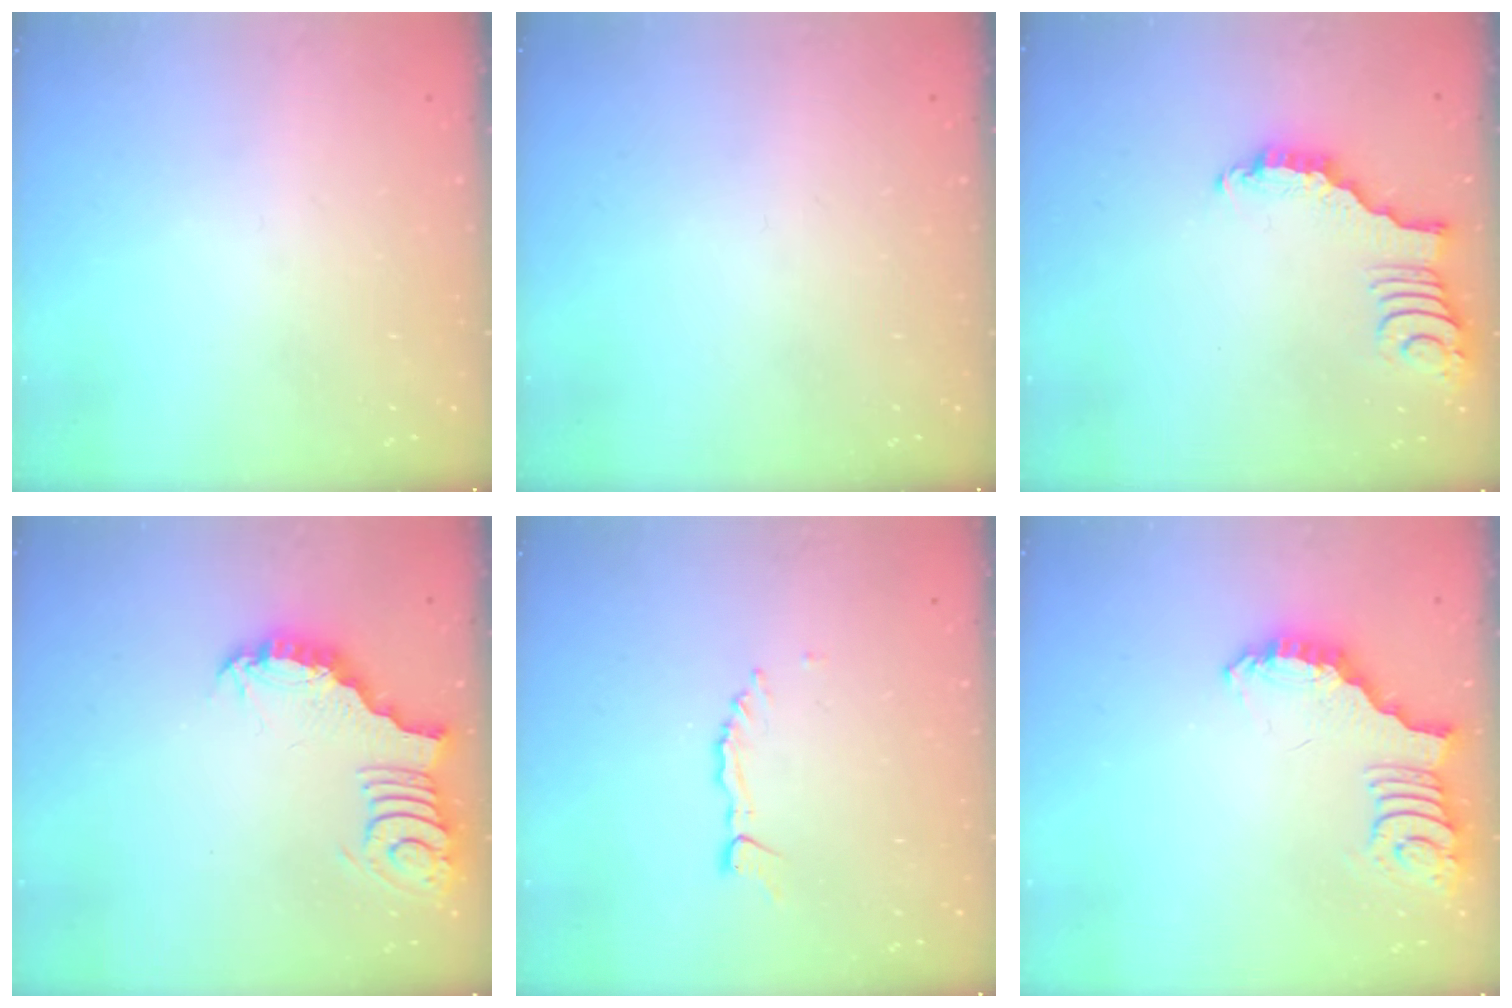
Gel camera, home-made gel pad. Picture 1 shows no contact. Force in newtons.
{"total": 0.0}
{"total": 2.9, "press": 2.9, "slide": 0.4}
{"total": 3.7, "press": 3.6, "slide": 0.7}
{"total": 1.3, "press": 1.3, "slide": 0.1}
{"total": 2.5, "press": 2.4, "slide": 0.5}